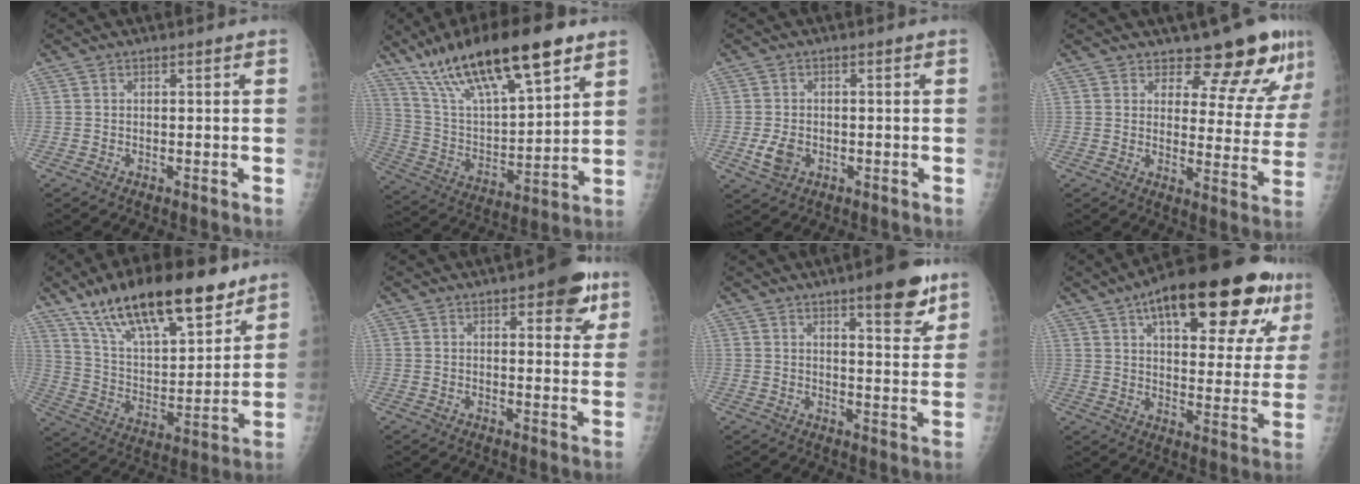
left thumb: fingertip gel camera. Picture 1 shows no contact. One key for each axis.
{"total": 24.1, "fx": 15.2, "fy": 7.0, "fz": 17.3, "tx": -0.286, "ty": -0.035, "tz": 0.277}
{"total": 4.1, "fx": -1.2, "fy": 2.9, "fz": 2.6, "tx": -0.047, "ty": 0.000, "tz": -0.018}
{"total": 12.2, "fx": 10.2, "fy": 4.4, "fz": 5.1, "tx": -0.024, "ty": -0.080, "tz": 0.118}
{"total": 23.8, "fx": 16.1, "fy": 8.7, "fz": 15.3, "tx": -0.222, "ty": -0.050, "tz": 0.279}
{"total": 9.0, "fx": 4.8, "fy": 3.4, "fz": 6.8, "tx": -0.057, "ty": -0.016, "tz": 0.055}
{"total": 10.1, "fx": 6.3, "fy": 2.6, "fz": 7.4, "tx": -0.077, "ty": -0.035, "tz": 0.084}
{"total": 27.7, "fx": 14.7, "fy": 10.4, "fz": 21.1, "tx": -0.279, "ty": -0.008, "tz": 0.213}